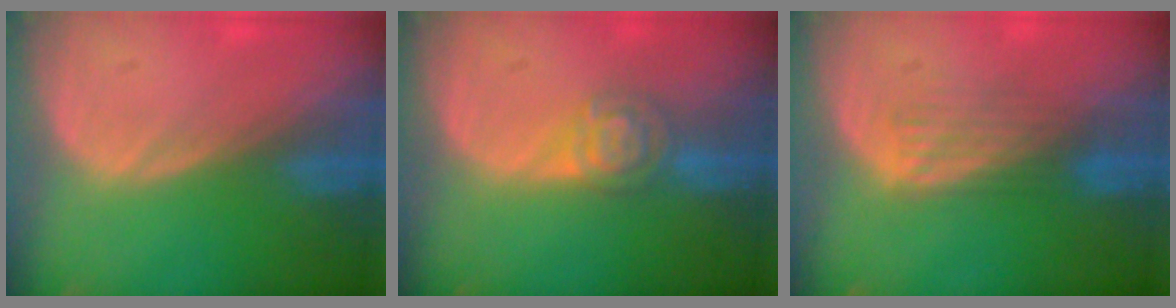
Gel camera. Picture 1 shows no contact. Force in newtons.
{"total": 5.1, "press": 4.5, "slide": 2.5}
{"total": 4.3, "press": 3.6, "slide": 2.3}